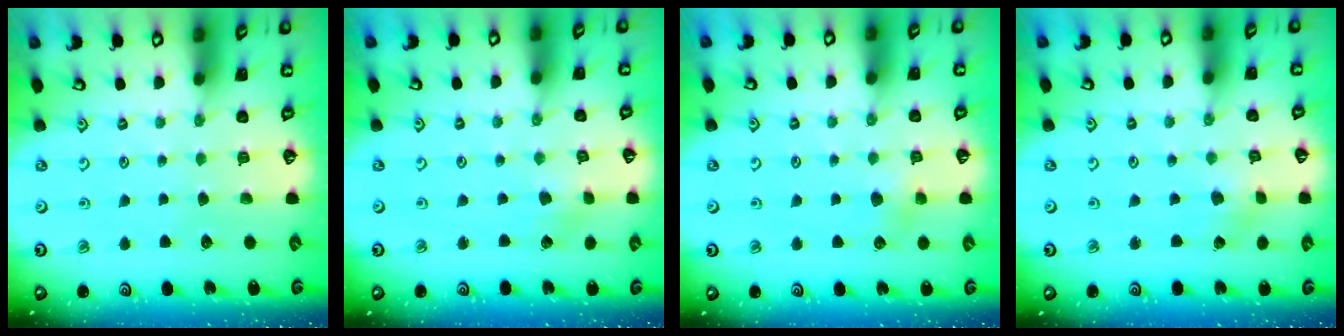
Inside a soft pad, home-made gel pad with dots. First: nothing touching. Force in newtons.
{"total": 1.4, "press": 1.4, "slide": 0.2}
{"total": 5.4, "press": 5.3, "slide": 0.4}
{"total": 1.8, "press": 1.8, "slide": 0.3}